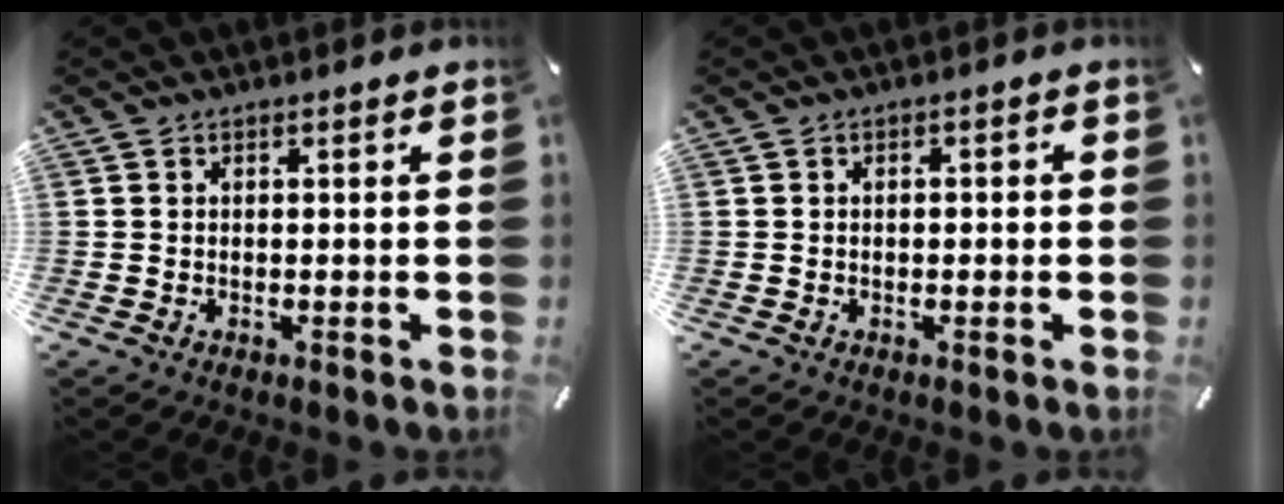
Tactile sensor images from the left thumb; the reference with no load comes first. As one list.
[{"total": 1.3, "force": [-0.4, 0.7, 1.0], "torque": [-0.018, 0.004, -0.009]}]